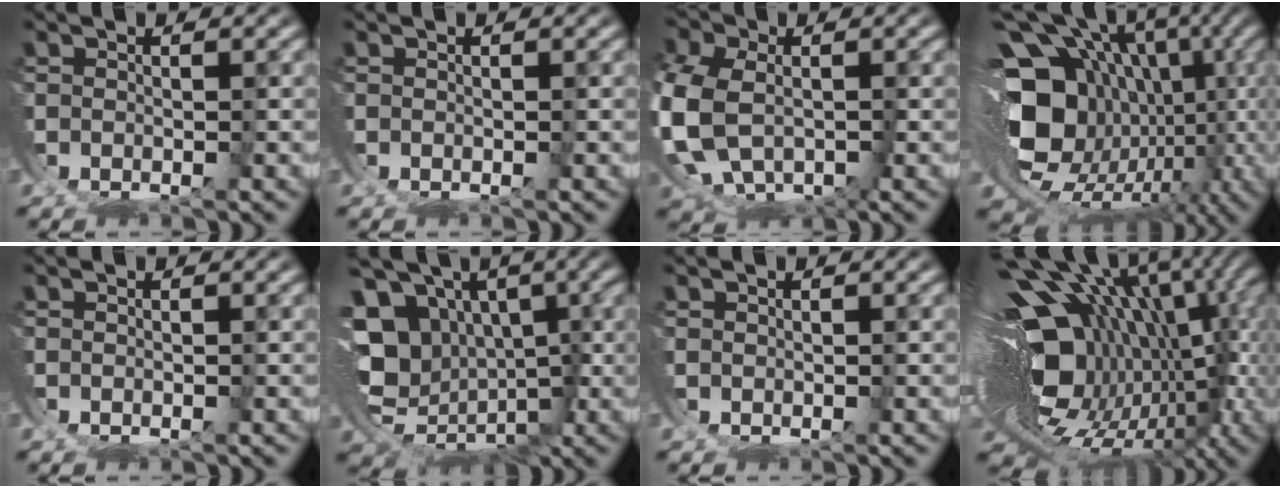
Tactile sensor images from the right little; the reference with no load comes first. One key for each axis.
{"total": 0.0}
{"total": 8.6, "fx": -0.9, "fy": 6.5, "fz": 5.5, "tx": -0.162, "ty": -0.049, "tz": 0.014}
{"total": 19.4, "fx": -2.8, "fy": 13.2, "fz": 14.0, "tx": -0.250, "ty": -0.070, "tz": -0.013}
{"total": 0.0}
{"total": 15.7, "fx": -0.3, "fy": 12.4, "fz": 9.6, "tx": -0.200, "ty": -0.061, "tz": 0.012}
{"total": 1.0, "fx": 0.7, "fy": -0.8, "fz": -0.1, "tx": 0.004, "ty": 0.001, "tz": 0.018}
{"total": 22.7, "fx": -2.6, "fy": 13.8, "fz": 17.9, "tx": -0.285, "ty": -0.057, "tz": -0.010}